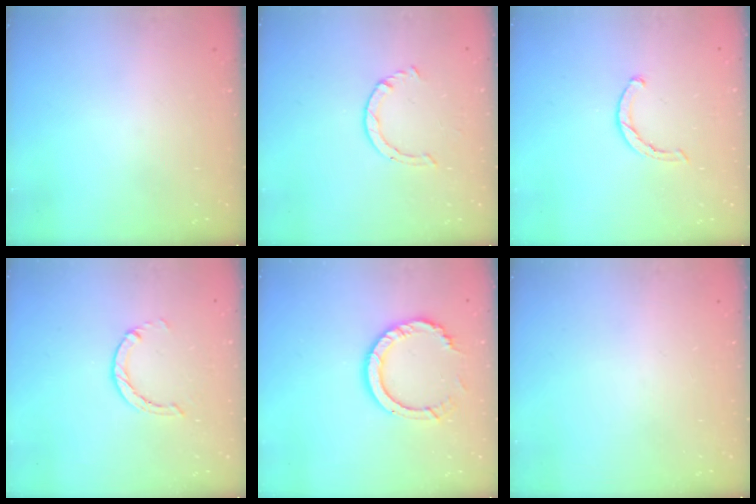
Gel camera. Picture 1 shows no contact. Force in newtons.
{"total": 2.6, "press": 2.6, "slide": 0.3}
{"total": 1.8, "press": 1.8, "slide": 0.3}
{"total": 1.2, "press": 1.2, "slide": 0.2}
{"total": 10.1, "press": 10.1, "slide": 0.9}
{"total": 0.0}